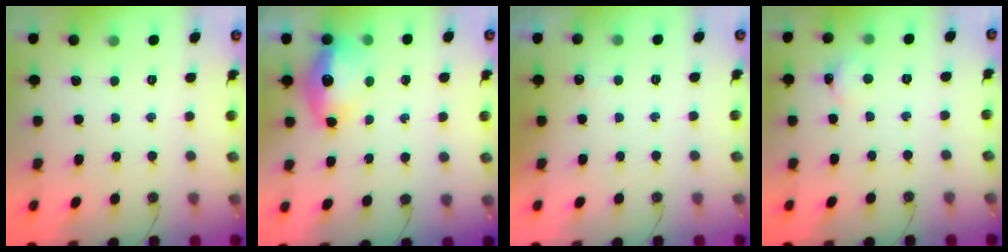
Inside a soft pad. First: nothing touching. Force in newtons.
{"total": 12.1, "press": 12.1, "slide": 1.1}
{"total": 3.3, "press": 3.2, "slide": 0.7}
{"total": 2.2, "press": 2.2, "slide": 0.3}